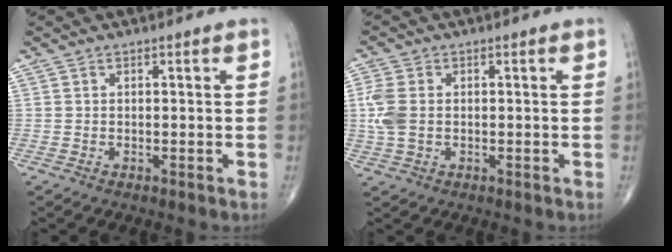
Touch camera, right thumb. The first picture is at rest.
{"total": 5.6, "force": [0.0, 3.7, 4.2], "torque": [-0.119, 0.004, 0.000]}